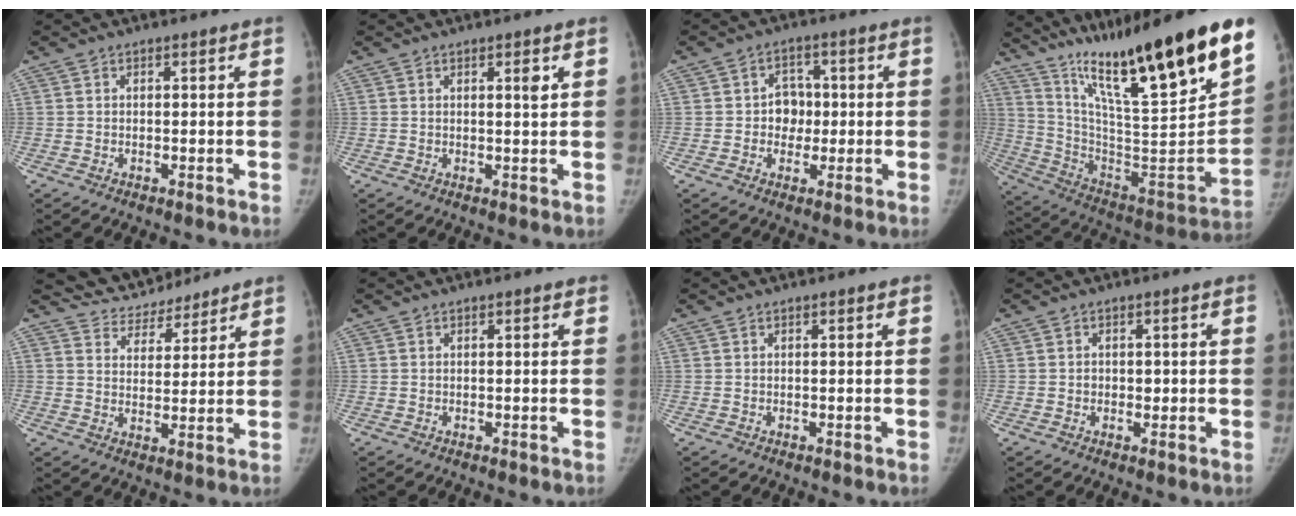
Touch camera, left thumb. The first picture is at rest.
{"total": 1.8, "force": [0.8, 0.3, 1.6], "torque": [-0.021, -0.004, 0.013]}
{"total": 5.4, "force": [-0.1, 4.6, 2.8], "torque": [-0.007, 0.010, -0.008]}
{"total": 33.2, "force": [22.5, 5.3, 23.8], "torque": [-0.355, -0.097, 0.371]}
{"total": 9.4, "force": [8.7, 3.5, 1.0], "torque": [0.009, -0.038, 0.142]}
{"total": 0.0}
{"total": 0.0}
{"total": 1.9, "force": [0.0, 1.6, 1.0], "torque": [-0.004, 0.003, -0.002]}